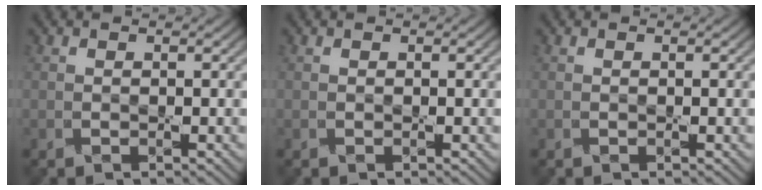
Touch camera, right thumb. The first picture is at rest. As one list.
[{"total": 0.0}, {"total": 0.0}]